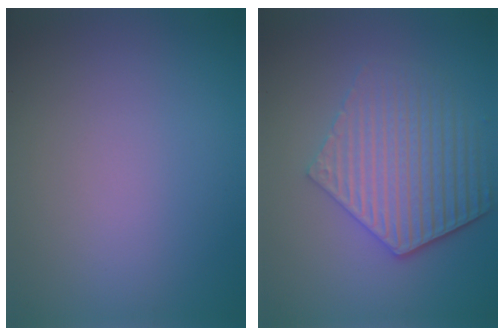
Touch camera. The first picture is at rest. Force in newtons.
{"total": 5.5, "press": 4.3, "slide": 3.3}